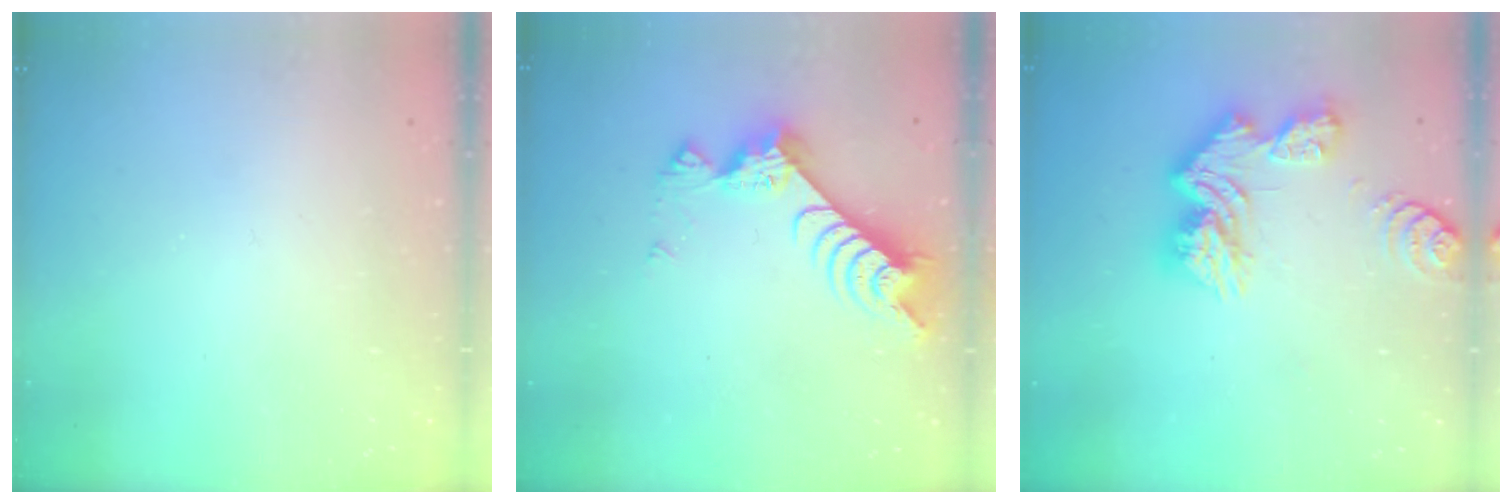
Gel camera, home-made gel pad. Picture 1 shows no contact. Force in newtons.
{"total": 9.5, "press": 9.4, "slide": 1.0}
{"total": 13.2, "press": 13.2, "slide": 1.2}